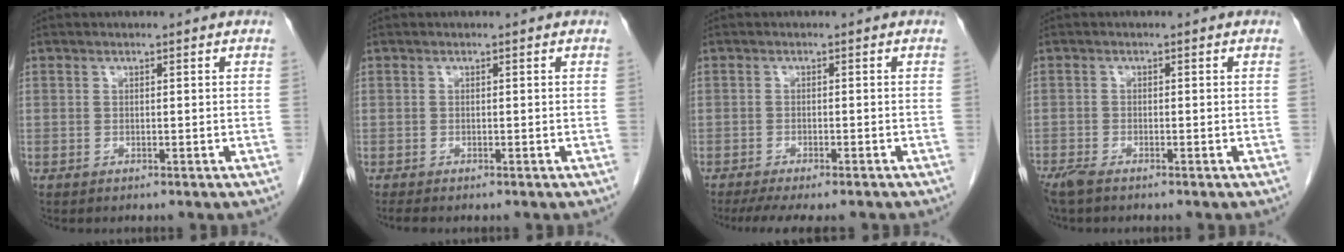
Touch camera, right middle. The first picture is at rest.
{"total": 0.8, "force": [-0.7, 0.1, 0.4], "torque": [-0.006, -0.002, -0.011]}
{"total": 8.9, "force": [-7.4, 1.8, 4.6], "torque": [-0.062, -0.010, -0.107]}
{"total": 2.5, "force": [-2.0, 0.4, 1.4], "torque": [-0.034, -0.008, -0.040]}